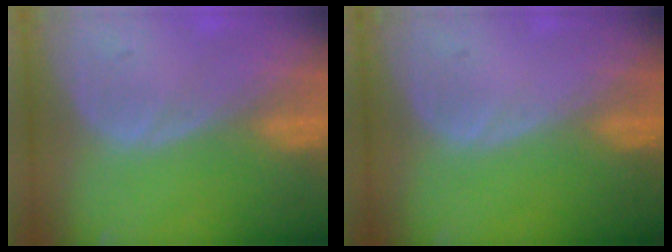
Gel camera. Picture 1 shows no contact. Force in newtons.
{"total": 0.0}